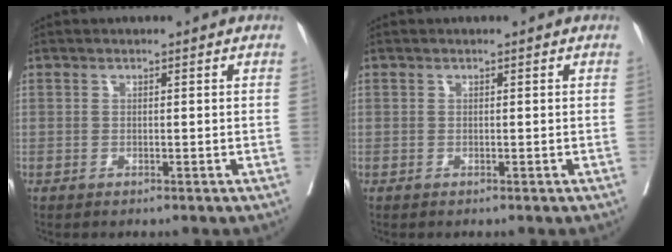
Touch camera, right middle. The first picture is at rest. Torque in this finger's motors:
{"motor_torque": [0.00, 0.00, 0.00, 0.00]}